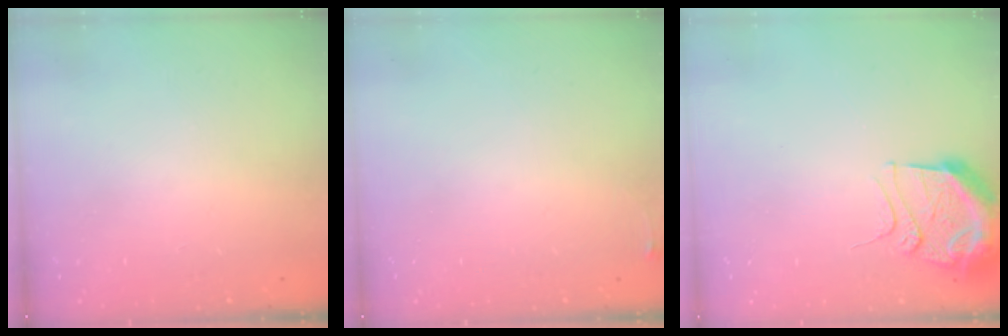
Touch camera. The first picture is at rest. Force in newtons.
{"total": 3.6, "press": 3.5, "slide": 0.6}
{"total": 11.0, "press": 11.0, "slide": 0.9}